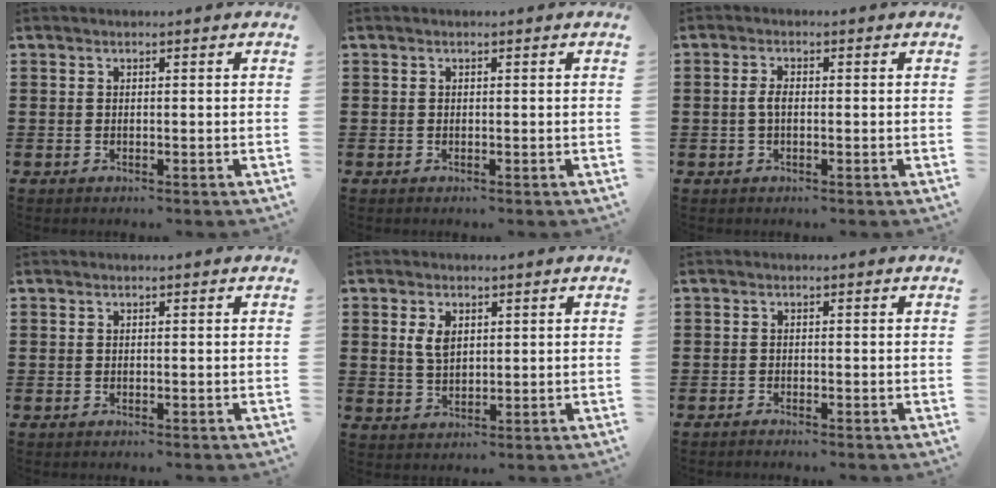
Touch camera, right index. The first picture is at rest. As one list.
[{"total": 0.0}, {"total": 2.1, "force": [-0.2, 0.9, 1.9], "torque": [-0.044, -0.002, -0.007]}, {"total": 0.0}, {"total": 3.5, "force": [1.2, 2.1, 2.5], "torque": [-0.056, 0.008, 0.021]}, {"total": 0.5, "force": [-0.5, -0.1, 0.0], "torque": [-0.002, 0.001, -0.011]}]